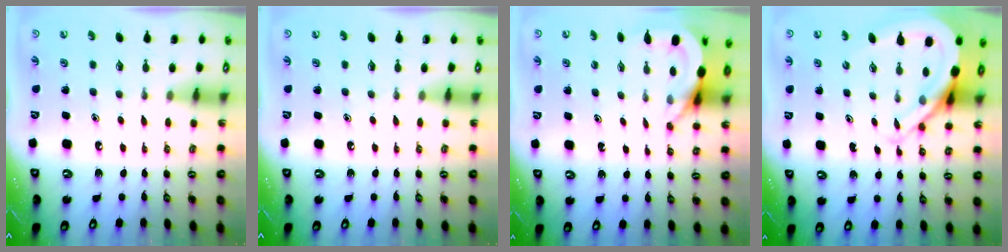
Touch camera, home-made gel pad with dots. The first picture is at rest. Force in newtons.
{"total": 0.0}
{"total": 4.4, "press": 4.4, "slide": 0.2}
{"total": 9.5, "press": 9.5, "slide": 0.8}